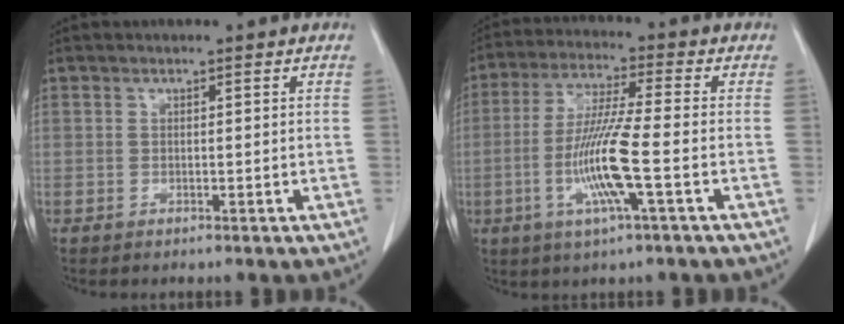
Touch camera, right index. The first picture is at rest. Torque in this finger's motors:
{"motor_torque": [1.71, -0.43, 0.74, 0.15]}